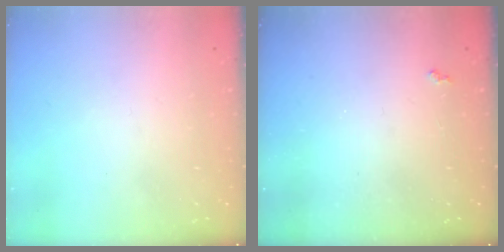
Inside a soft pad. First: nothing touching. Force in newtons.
{"total": 1.9, "press": 1.8, "slide": 0.5}